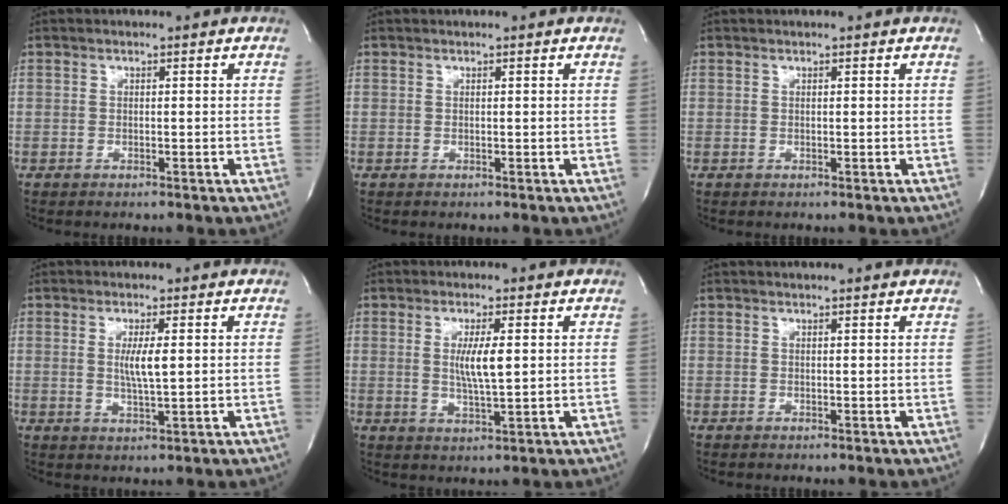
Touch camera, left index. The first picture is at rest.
{"total": 0.0}
{"total": 0.0}
{"total": 3.6, "force": [0.4, 0.1, 3.6], "torque": [-0.071, -0.012, 0.007]}
{"total": 4.8, "force": [0.6, 0.3, 4.7], "torque": [-0.090, -0.015, 0.012]}
{"total": 3.4, "force": [3.2, 0.2, 1.1], "torque": [-0.020, 0.008, 0.029]}